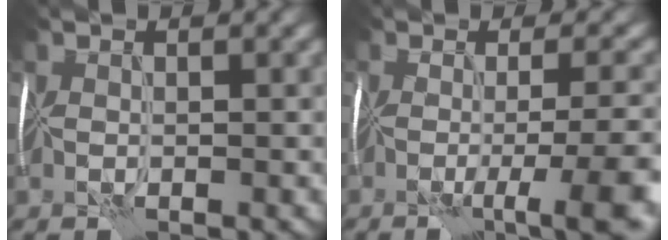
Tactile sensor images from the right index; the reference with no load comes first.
{"total": 7.8, "force": [-3.1, 1.5, 7.0], "torque": [-0.090, -0.007, -0.044]}